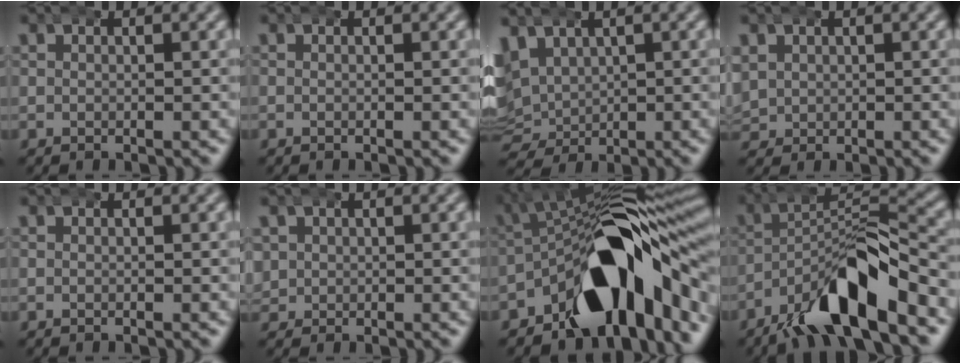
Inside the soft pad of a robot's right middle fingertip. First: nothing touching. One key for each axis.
{"total": 0.0}
{"total": 7.1, "fx": 0.5, "fy": 6.2, "fz": 3.3, "tx": -0.112, "ty": -0.030, "tz": 0.022}
{"total": 3.3, "fx": 0.6, "fy": 3.0, "fz": 1.2, "tx": -0.052, "ty": -0.012, "tz": 0.019}
{"total": 0.0}
{"total": 2.4, "fx": 0.4, "fy": 2.3, "fz": 0.7, "tx": -0.035, "ty": -0.009, "tz": 0.013}
{"total": 13.9, "fx": -4.0, "fy": 6.0, "fz": 11.9, "tx": -0.156, "ty": 0.010, "tz": -0.062}
{"total": 8.2, "fx": -4.4, "fy": 2.2, "fz": 6.5, "tx": -0.096, "ty": 0.002, "tz": -0.075}